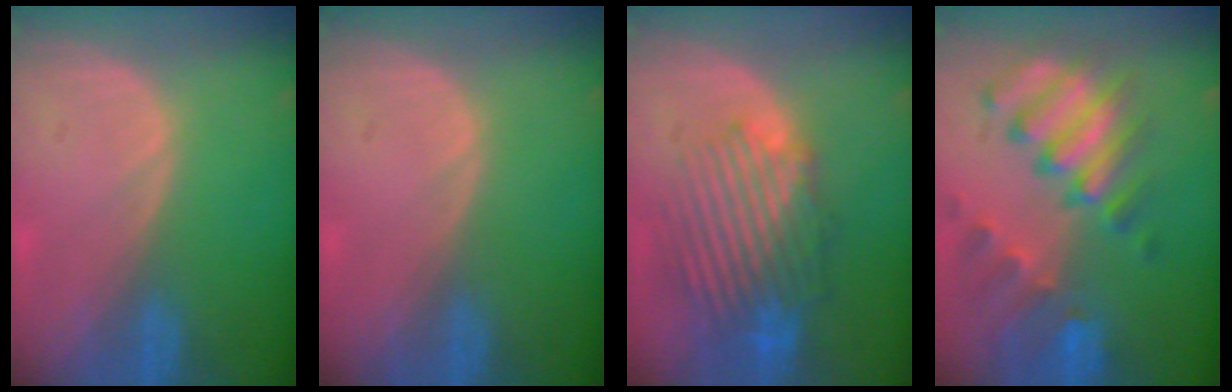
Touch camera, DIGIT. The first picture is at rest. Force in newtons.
{"total": 0.0}
{"total": 10.2, "press": 9.2, "slide": 4.3}
{"total": 10.7, "press": 9.2, "slide": 5.5}